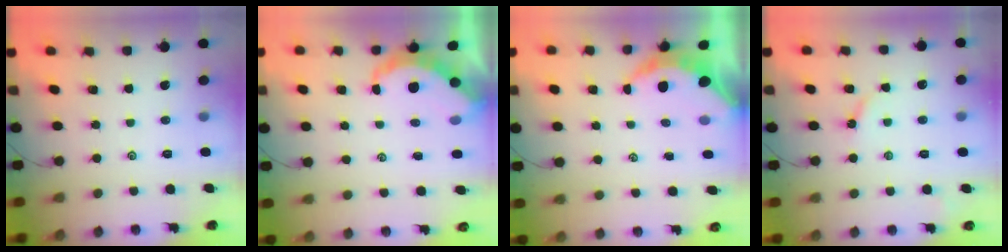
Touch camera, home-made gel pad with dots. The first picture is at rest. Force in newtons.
{"total": 6.1, "press": 6.1, "slide": 0.4}
{"total": 5.8, "press": 5.8, "slide": 0.9}
{"total": 3.4, "press": 3.3, "slide": 0.5}